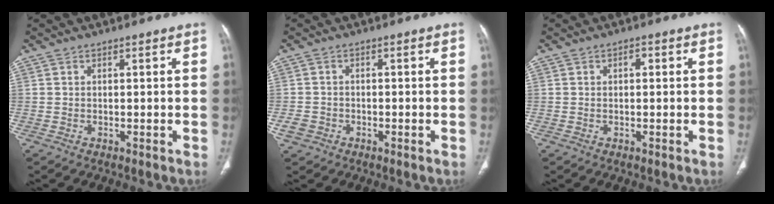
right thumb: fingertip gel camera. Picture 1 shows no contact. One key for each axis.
{"total": 2.6, "fx": -1.1, "fy": 2.2, "fz": 0.8, "tx": -0.013, "ty": 0.009, "tz": -0.021}
{"total": 1.5, "fx": 0.3, "fy": 0.8, "fz": 1.2, "tx": -0.018, "ty": 0.006, "tz": 0.004}